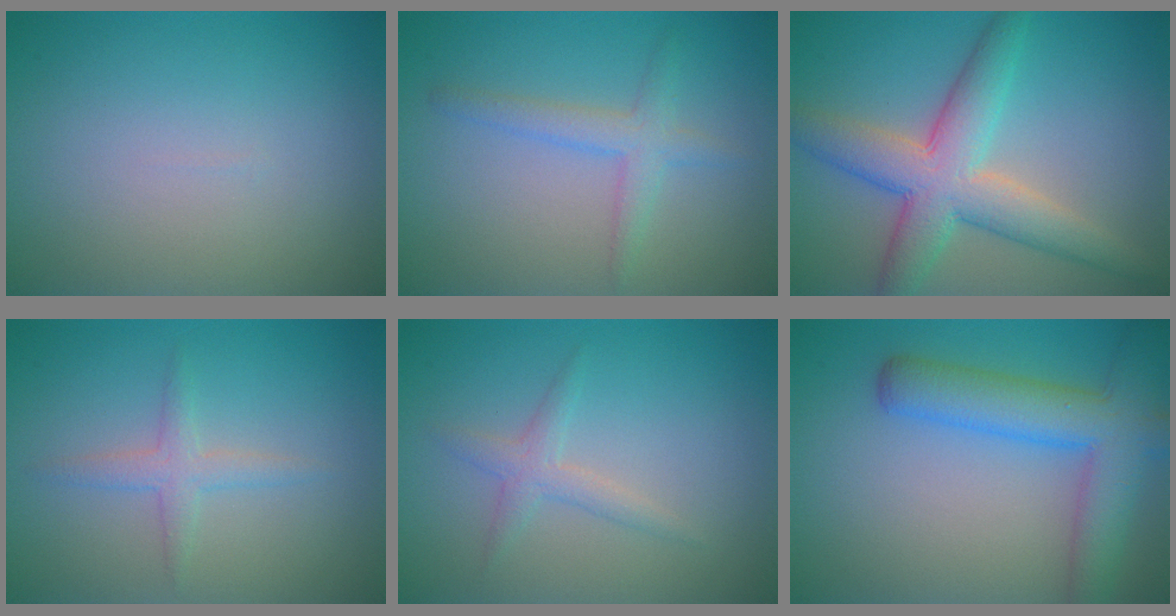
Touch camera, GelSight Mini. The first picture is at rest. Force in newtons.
{"total": 2.4, "press": 2.4, "slide": 0.2}
{"total": 6.9, "press": 6.9, "slide": 0.1}
{"total": 1.8, "press": 1.8, "slide": 0.1}
{"total": 1.8, "press": 1.8, "slide": 0.1}
{"total": 6.6, "press": 6.6, "slide": 0.4}